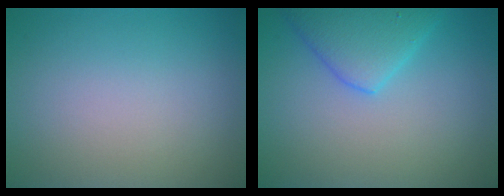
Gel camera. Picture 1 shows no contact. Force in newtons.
{"total": 4.4, "press": 4.4, "slide": 0.2}